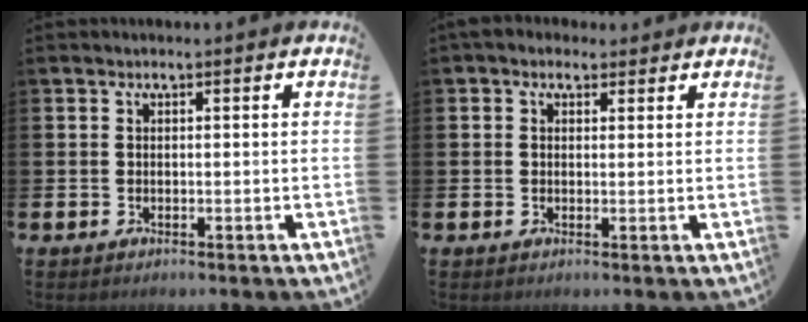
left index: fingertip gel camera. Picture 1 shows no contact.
{"total": 2.0, "force": [1.5, 1.3, 0.3], "torque": [0.002, 0.002, 0.024]}